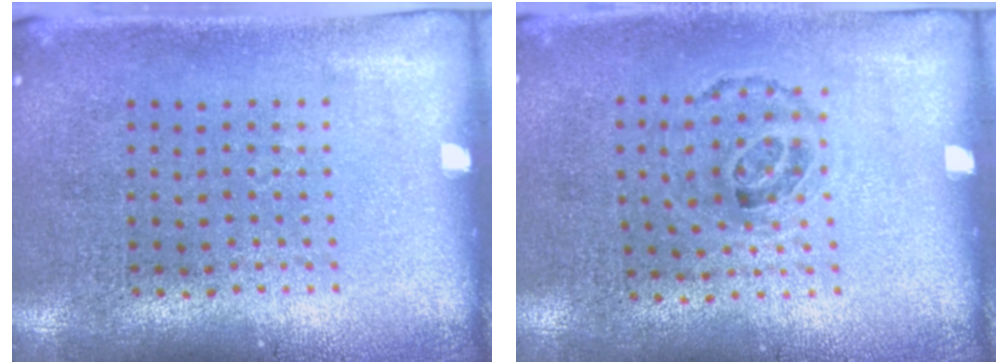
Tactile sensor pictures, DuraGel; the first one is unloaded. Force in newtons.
{"total": 0.9, "press": 0.7, "slide": 0.6}